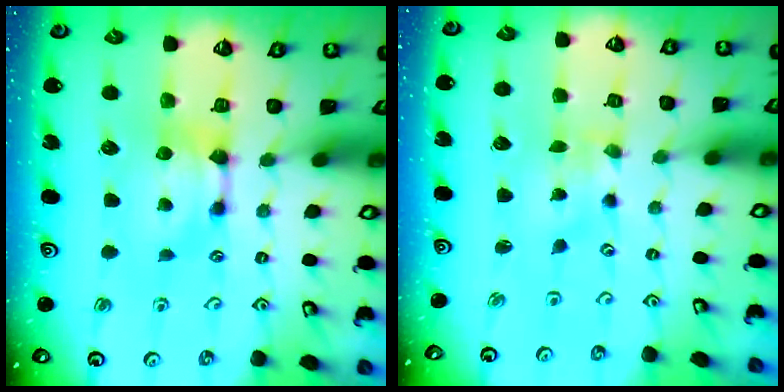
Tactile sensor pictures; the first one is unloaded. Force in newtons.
{"total": 4.0, "press": 3.9, "slide": 0.7}